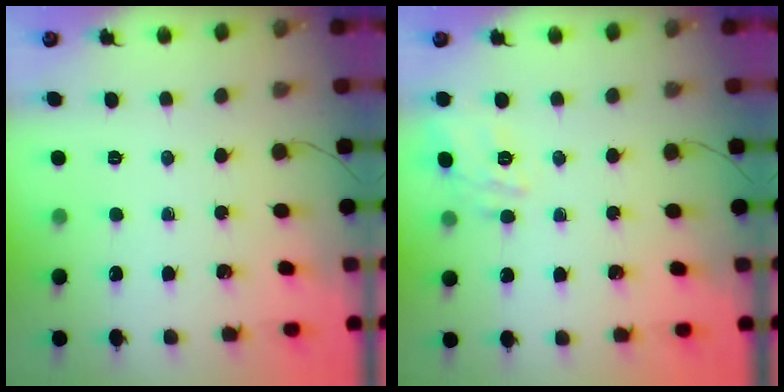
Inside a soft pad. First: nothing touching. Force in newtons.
{"total": 6.1, "press": 6.0, "slide": 1.1}